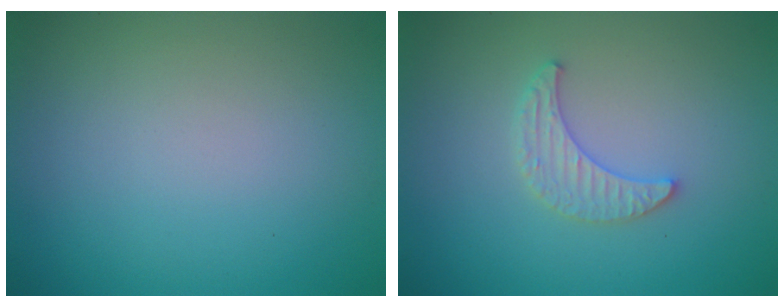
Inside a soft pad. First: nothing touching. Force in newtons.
{"total": 2.2, "press": 2.2, "slide": 0.5}